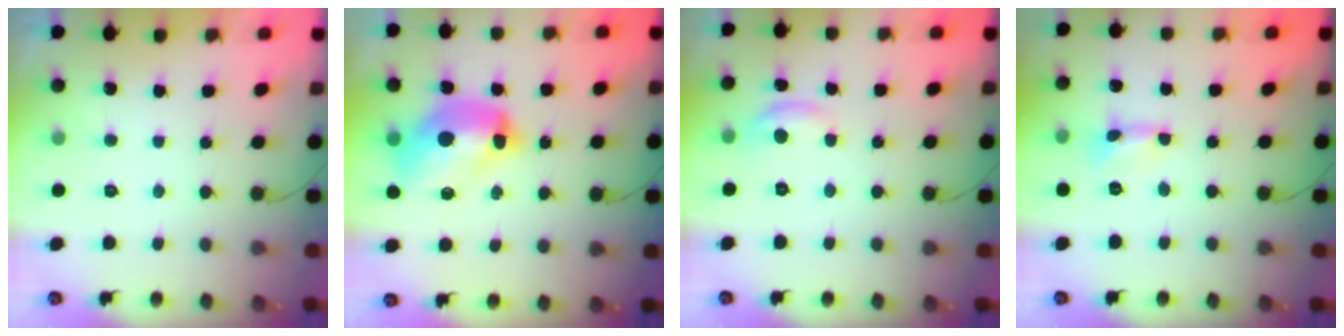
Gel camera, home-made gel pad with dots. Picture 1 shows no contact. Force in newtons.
{"total": 14.6, "press": 14.6, "slide": 1.2}
{"total": 5.8, "press": 5.8, "slide": 0.3}
{"total": 0.6, "press": 0.6, "slide": 0.0}